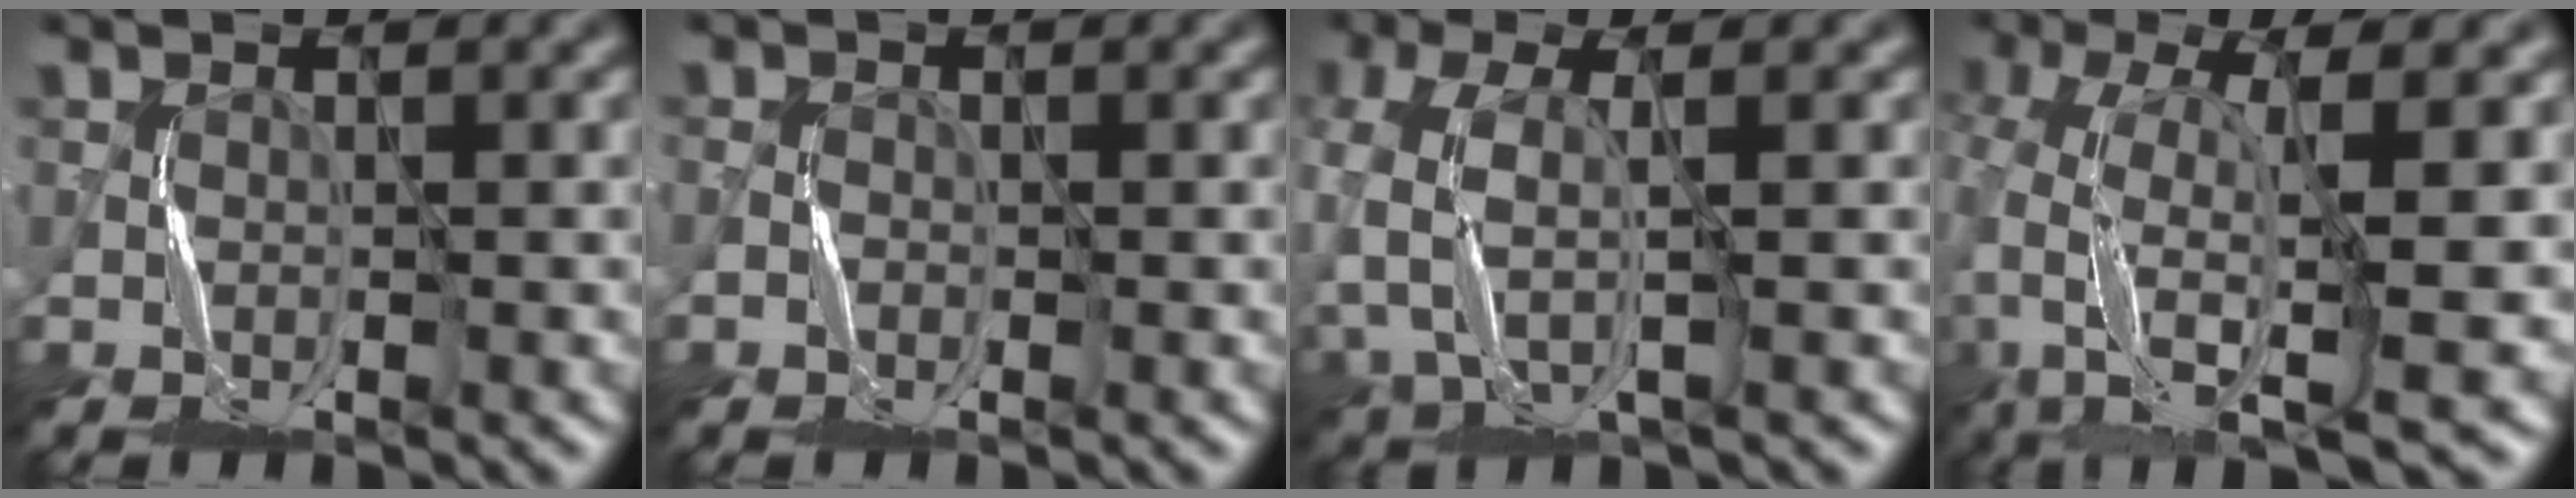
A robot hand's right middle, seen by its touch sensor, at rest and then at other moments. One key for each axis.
{"total": 1.0, "fx": -0.6, "fy": 0.8, "fz": 0.0, "tx": 0.002, "ty": 0.002, "tz": -0.011}
{"total": 4.7, "fx": -1.3, "fy": 2.5, "fz": 3.8, "tx": -0.108, "ty": -0.003, "tz": -0.027}
{"total": 11.2, "fx": -2.9, "fy": 4.0, "fz": 10.0, "tx": -0.201, "ty": -0.004, "tz": -0.047}